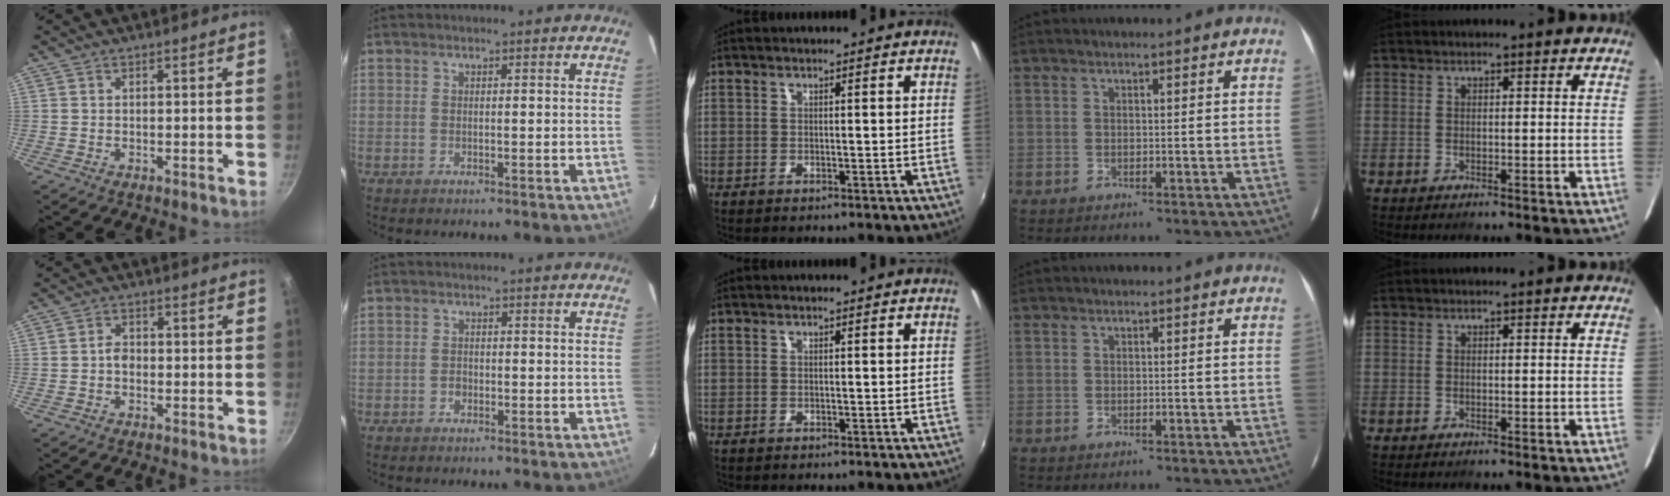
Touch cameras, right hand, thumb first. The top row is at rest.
{"thumb": {"total": 2.4, "force": [-0.5, 1.8, 1.5], "torque": [-0.015, 0.013, -0.010]}, "index": {"total": 1.3, "force": [-0.6, 1.0, 0.6], "torque": [-0.010, 0.004, -0.009]}}